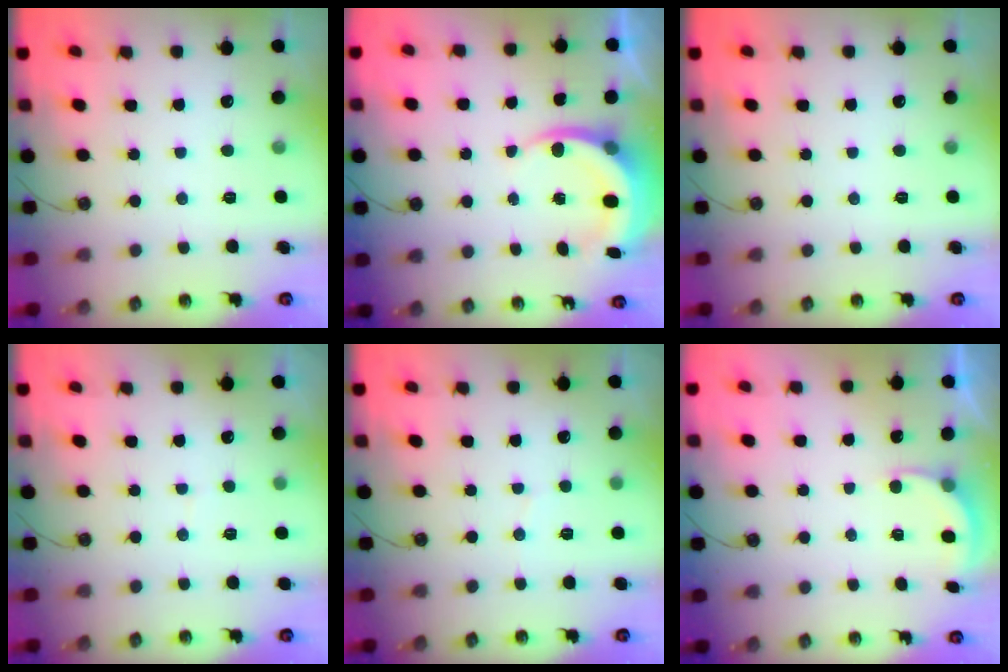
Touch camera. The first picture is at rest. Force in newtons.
{"total": 6.4, "press": 6.3, "slide": 1.1}
{"total": 0.0}
{"total": 2.6, "press": 2.0, "slide": 1.6}
{"total": 4.0, "press": 3.6, "slide": 1.7}
{"total": 3.3, "press": 3.1, "slide": 1.2}